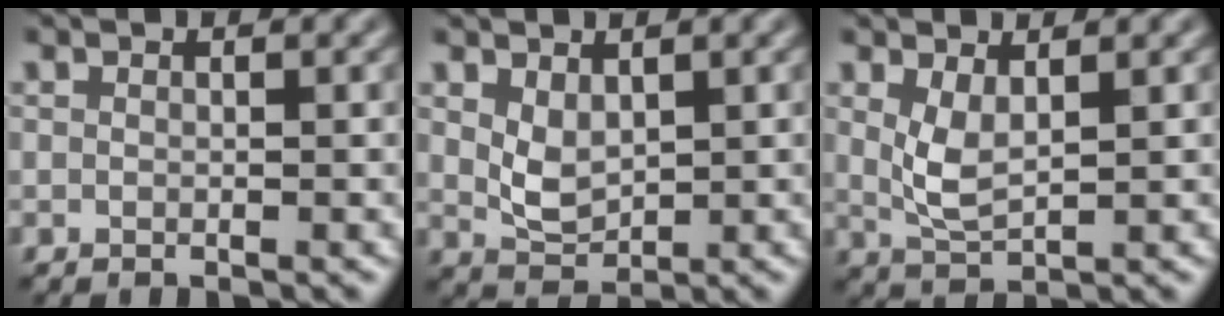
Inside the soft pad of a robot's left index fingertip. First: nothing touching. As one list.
[{"total": 2.5, "force": [1.0, 1.5, 1.7], "torque": [-0.039, -0.003, 0.026]}, {"total": 2.6, "force": [1.1, 0.9, 2.2], "torque": [-0.053, -0.006, 0.027]}]